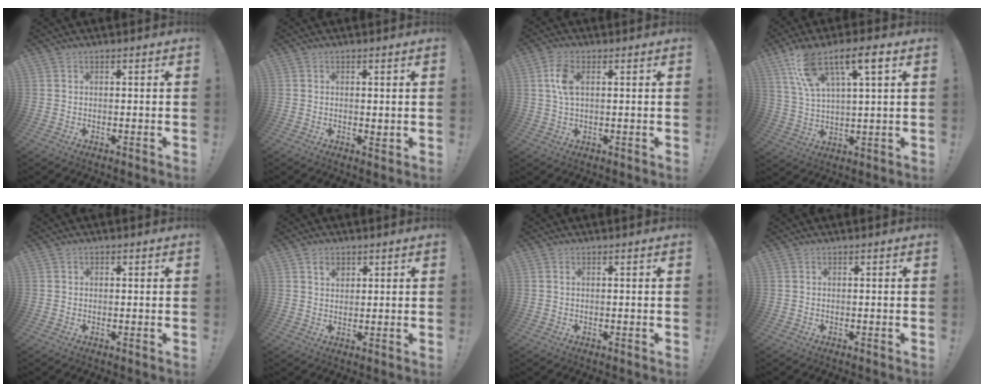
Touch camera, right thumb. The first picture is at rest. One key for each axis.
{"total": 0.7, "fx": 0.4, "fy": 0.4, "fz": 0.4, "tx": 0.000, "ty": -0.004, "tz": 0.006}
{"total": 6.3, "fx": 1.6, "fy": 3.2, "fz": 5.3, "tx": -0.096, "ty": 0.001, "tz": 0.026}
{"total": 12.8, "fx": 7.2, "fy": 4.3, "fz": 9.6, "tx": -0.177, "ty": -0.013, "tz": 0.127}
{"total": 0.8, "fx": 0.1, "fy": 0.7, "fz": 0.1, "tx": 0.001, "ty": 0.001, "tz": 0.001}
{"total": 3.2, "fx": 1.7, "fy": 2.3, "fz": 1.5, "tx": -0.017, "ty": -0.006, "tz": 0.027}
{"total": 0.6, "fx": 0.3, "fy": 0.2, "fz": 0.5, "tx": -0.013, "ty": 0.004, "tz": 0.005}
{"total": 0.0}